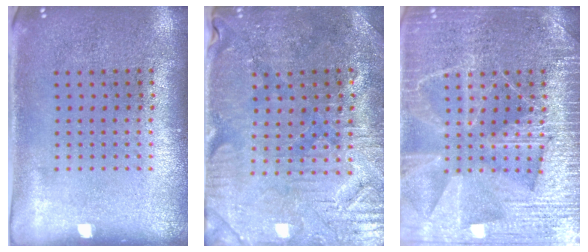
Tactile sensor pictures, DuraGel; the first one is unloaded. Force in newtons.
{"total": 1.7, "press": 1.6, "slide": 0.5}
{"total": 6.5, "press": 6.4, "slide": 0.7}